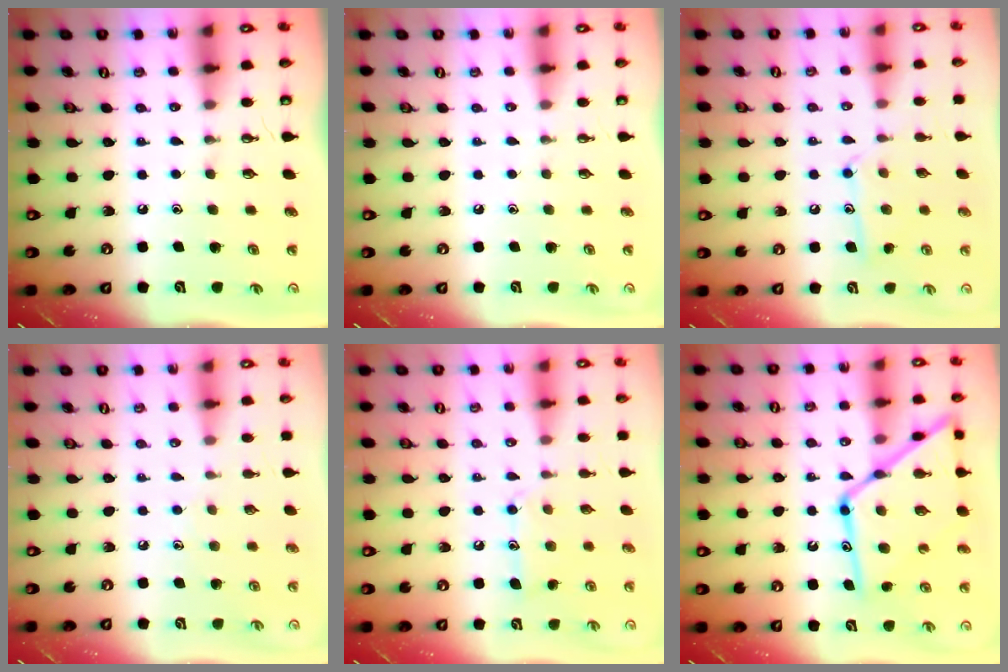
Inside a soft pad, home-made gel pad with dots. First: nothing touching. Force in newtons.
{"total": 0.0}
{"total": 10.7, "press": 10.6, "slide": 0.7}
{"total": 4.8, "press": 4.7, "slide": 0.4}
{"total": 10.3, "press": 10.3, "slide": 0.9}
{"total": 19.6, "press": 19.6, "slide": 1.6}